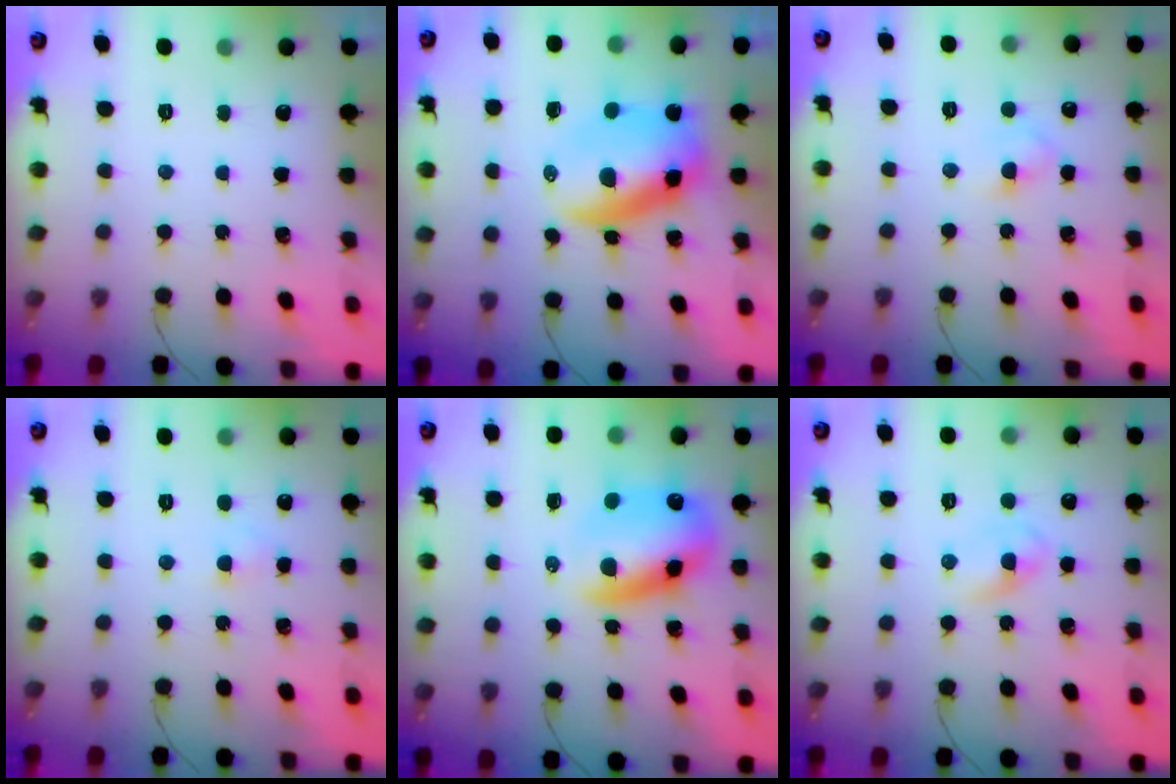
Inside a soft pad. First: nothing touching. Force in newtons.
{"total": 10.7, "press": 10.3, "slide": 2.8}
{"total": 3.4, "press": 3.3, "slide": 1.1}
{"total": 1.8, "press": 1.6, "slide": 0.9}
{"total": 11.9, "press": 11.4, "slide": 3.4}
{"total": 2.7, "press": 2.4, "slide": 1.4}